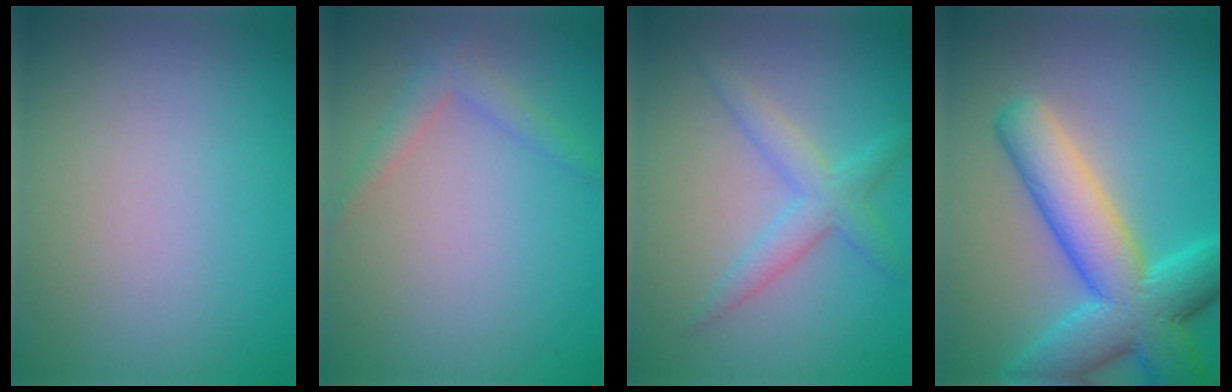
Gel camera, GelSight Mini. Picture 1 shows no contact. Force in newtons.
{"total": 1.9, "press": 1.9, "slide": 0.2}
{"total": 3.0, "press": 3.0, "slide": 0.1}
{"total": 9.4, "press": 9.4, "slide": 0.4}